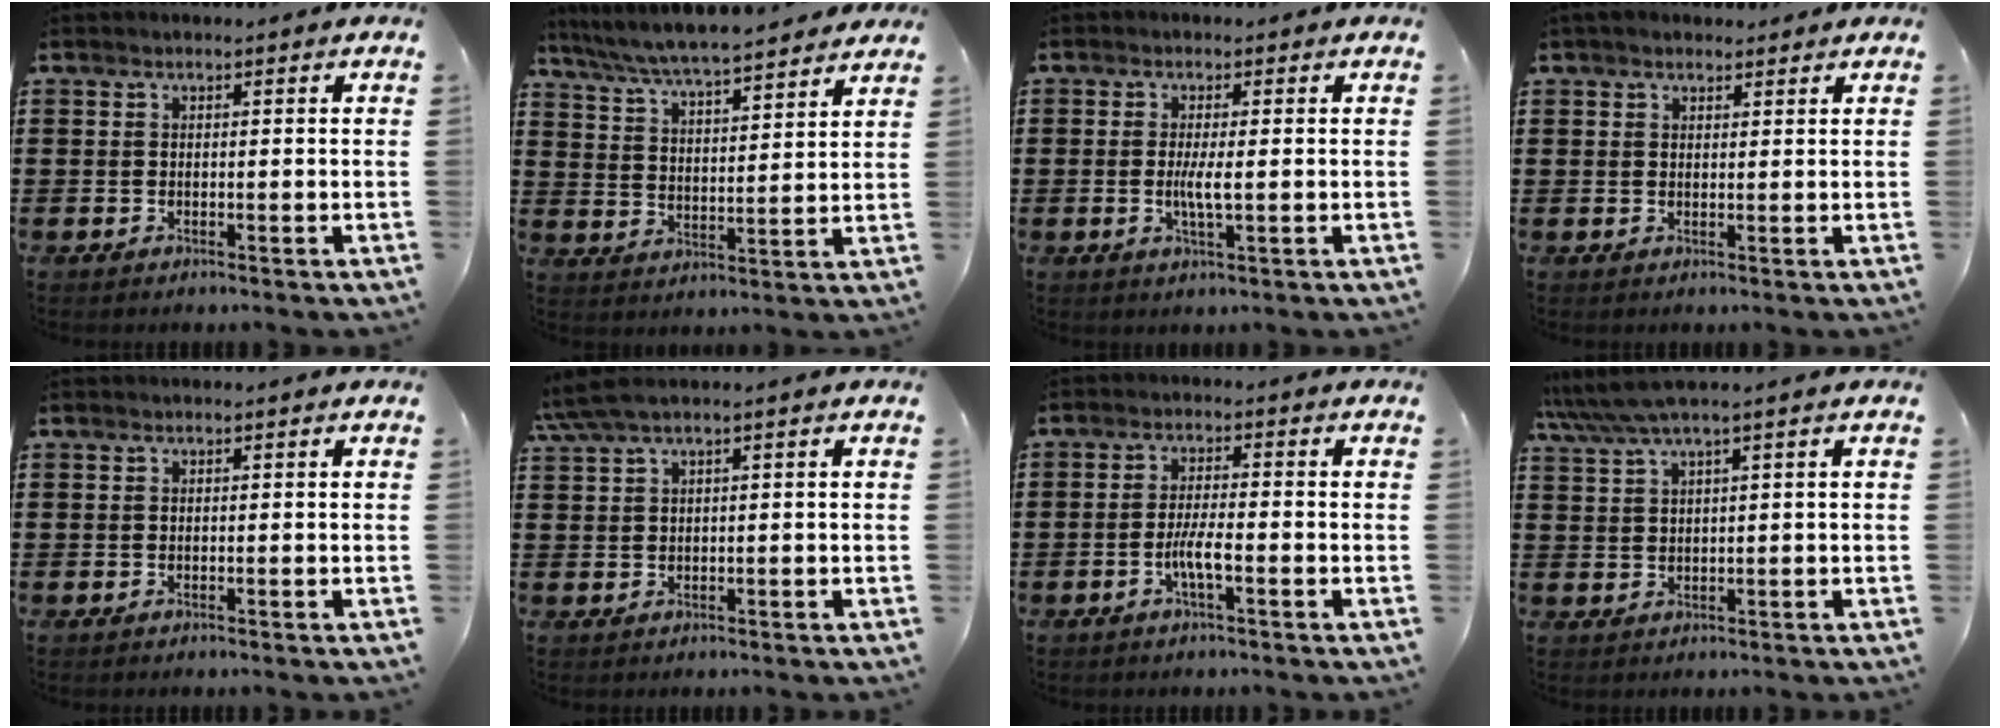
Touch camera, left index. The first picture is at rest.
{"total": 6.2, "force": [5.9, 0.0, 1.8], "torque": [-0.060, -0.037, 0.101]}
{"total": 3.3, "force": [-0.2, 0.5, 3.3], "torque": [-0.066, -0.006, -0.006]}
{"total": 1.9, "force": [1.6, 0.8, 0.5], "torque": [-0.014, 0.006, 0.032]}
{"total": 0.0}
{"total": 2.6, "force": [1.1, 0.2, 2.4], "torque": [-0.053, -0.003, 0.018]}
{"total": 4.0, "force": [-1.5, 0.7, 3.7], "torque": [-0.078, -0.003, -0.030]}
{"total": 3.8, "force": [2.2, -0.2, 3.0], "torque": [-0.071, -0.004, 0.036]}